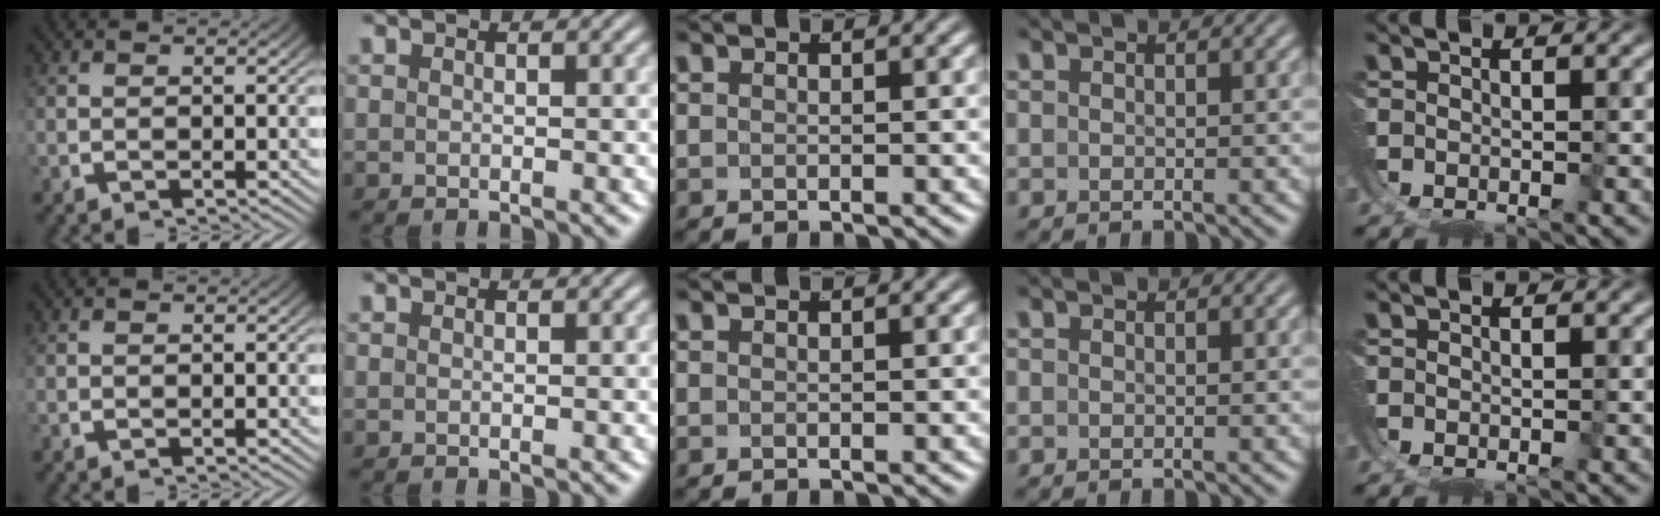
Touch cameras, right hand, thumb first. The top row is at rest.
{"little": {"total": 0.5, "force": [-0.3, 0.4, 0.2], "torque": [-0.007, -0.001, -0.005]}}